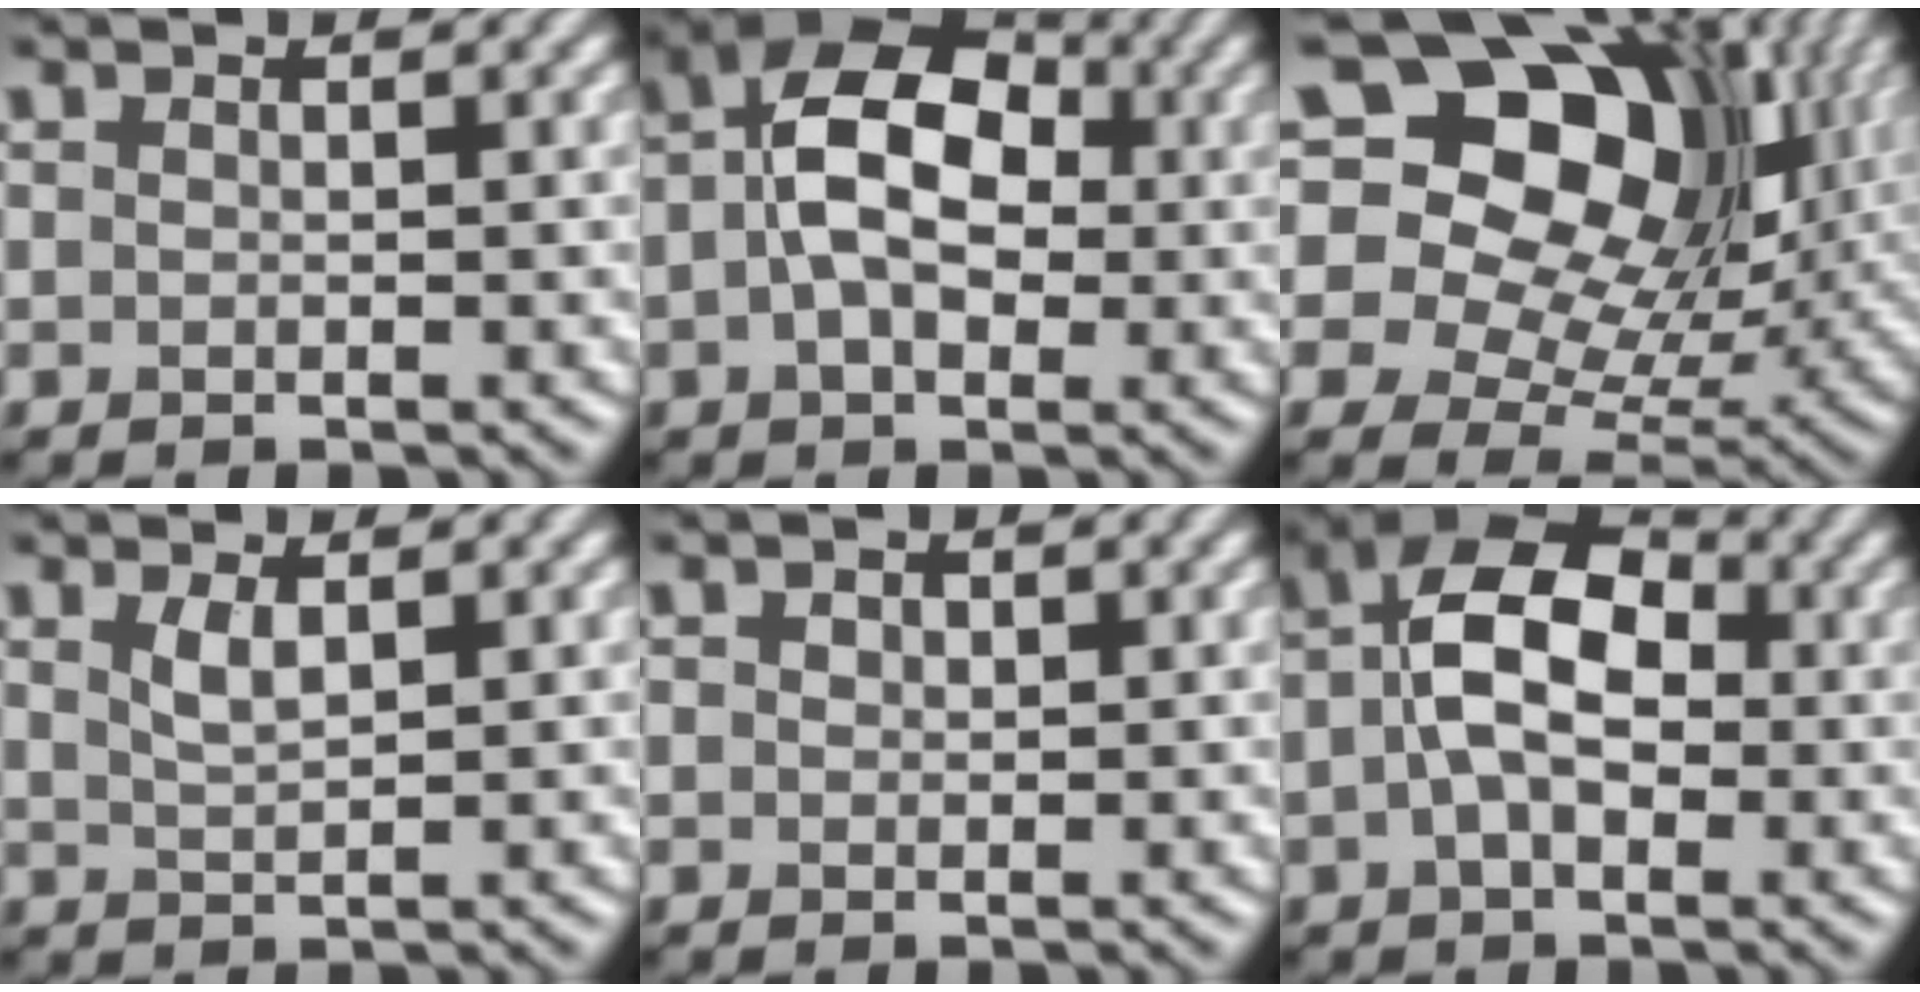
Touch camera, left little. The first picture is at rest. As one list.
[{"total": 8.4, "force": [0.2, 5.2, 6.6], "torque": [-0.109, 0.018, -0.009]}, {"total": 19.1, "force": [7.3, 13.3, 11.6], "torque": [-0.228, 0.058, 0.115]}, {"total": 1.7, "force": [0.9, 0.5, 1.3], "torque": [-0.030, -0.002, 0.020]}, {"total": 0.7, "force": [0.3, 0.6, 0.3], "torque": [-0.005, -0.002, 0.001]}, {"total": 7.8, "force": [-0.2, 4.6, 6.2], "torque": [-0.114, 0.018, -0.018]}]